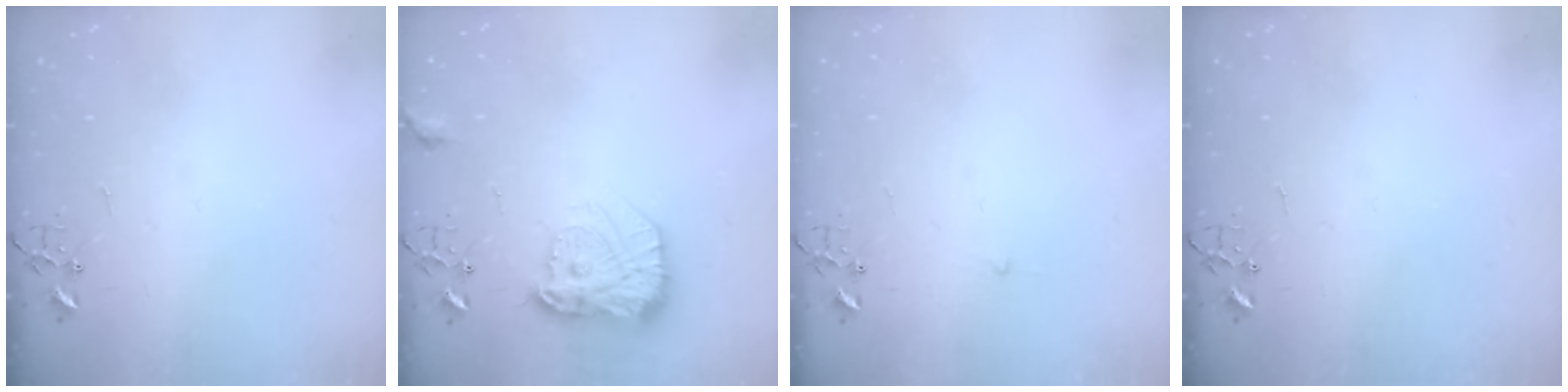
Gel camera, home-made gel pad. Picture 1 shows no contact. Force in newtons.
{"total": 16.5, "press": 16.5, "slide": 1.1}
{"total": 2.3, "press": 2.3, "slide": 0.3}
{"total": 0.0}